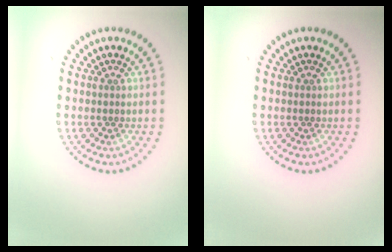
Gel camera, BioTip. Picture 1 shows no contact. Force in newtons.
{"total": 0.0}